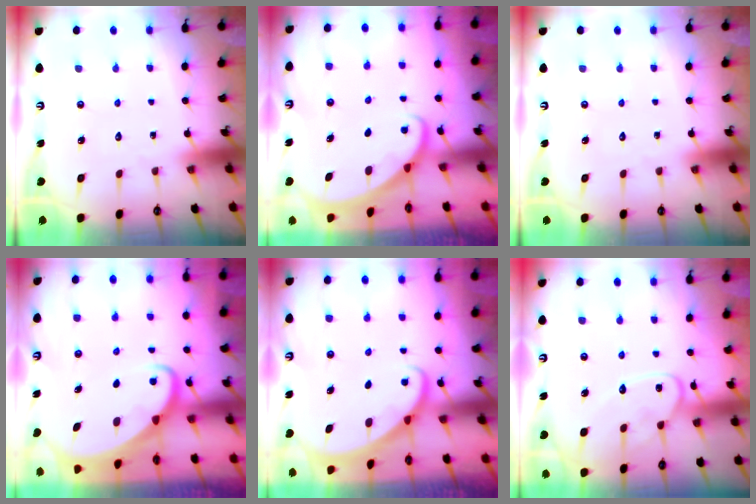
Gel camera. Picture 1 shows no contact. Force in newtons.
{"total": 1.5, "press": 1.5, "slide": 0.1}
{"total": 0.0}
{"total": 2.5, "press": 2.5, "slide": 0.2}
{"total": 2.1, "press": 2.1, "slide": 0.1}
{"total": 12.6, "press": 12.5, "slide": 1.0}